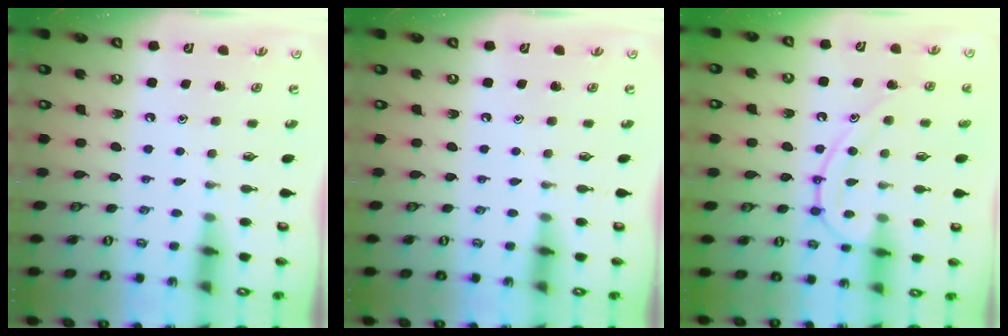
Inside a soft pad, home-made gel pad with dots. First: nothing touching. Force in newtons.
{"total": 0.0}
{"total": 12.6, "press": 12.5, "slide": 1.4}